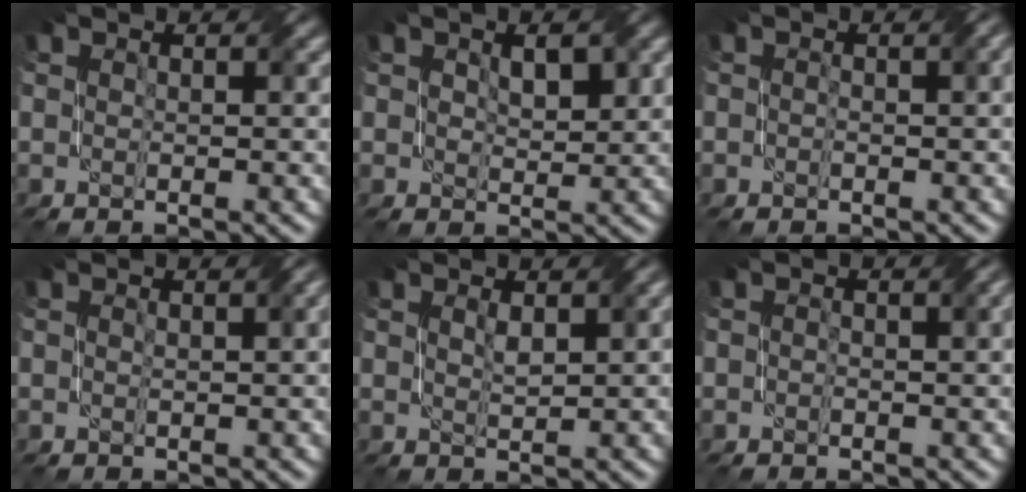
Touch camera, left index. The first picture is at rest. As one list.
[{"total": 2.7, "force": [0.9, 1.8, 1.7], "torque": [-0.034, -0.005, 0.018]}, {"total": 2.0, "force": [-0.4, 0.9, 1.8], "torque": [-0.023, -0.004, -0.004]}, {"total": 1.2, "force": [0.1, 0.3, 1.2], "torque": [-0.017, 0.001, 0.002]}, {"total": 0.9, "force": [0.6, -0.1, 0.7], "torque": [-0.016, 0.000, 0.013]}, {"total": 2.0, "force": [-0.3, 0.9, 1.8], "torque": [-0.021, -0.005, -0.004]}]